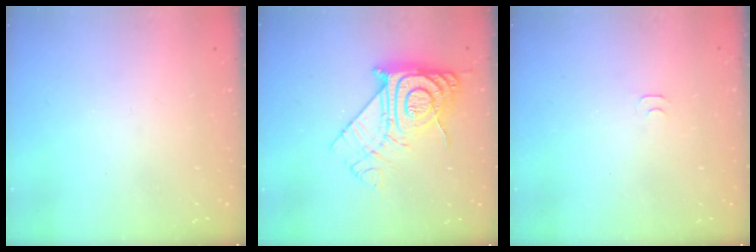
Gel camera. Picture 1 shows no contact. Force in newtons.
{"total": 15.1, "press": 15.1, "slide": 1.2}
{"total": 3.4, "press": 3.4, "slide": 0.3}